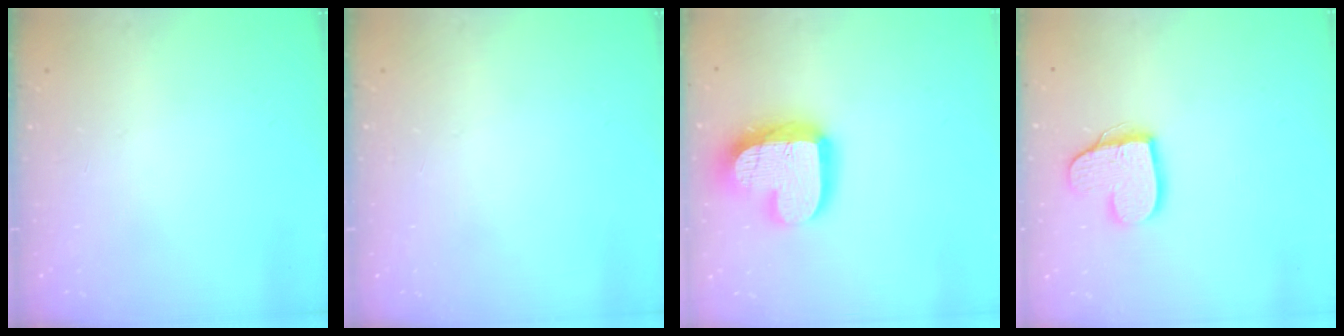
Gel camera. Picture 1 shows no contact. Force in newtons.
{"total": 0.0}
{"total": 18.6, "press": 18.6, "slide": 1.4}
{"total": 11.5, "press": 11.5, "slide": 0.6}